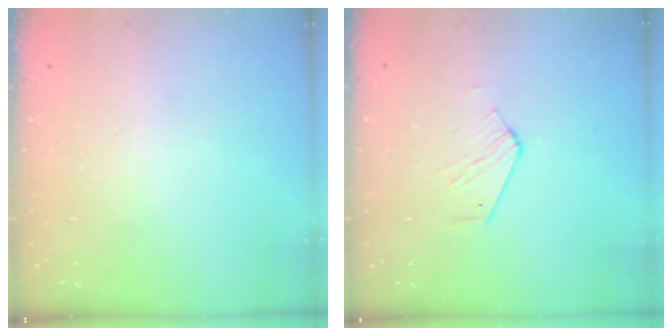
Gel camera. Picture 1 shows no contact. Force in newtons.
{"total": 3.0, "press": 3.0, "slide": 0.1}